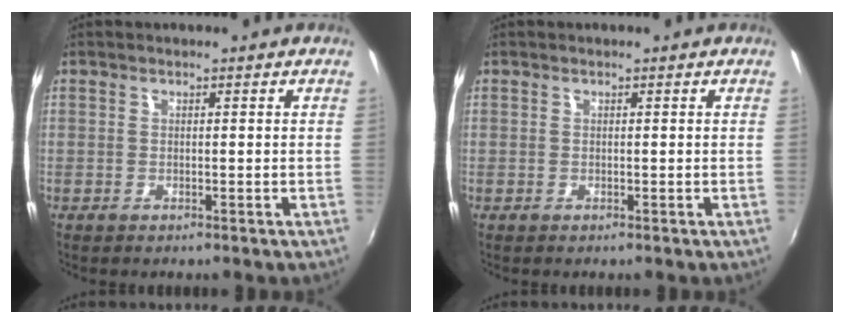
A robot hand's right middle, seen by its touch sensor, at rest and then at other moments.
{"total": 0.0}